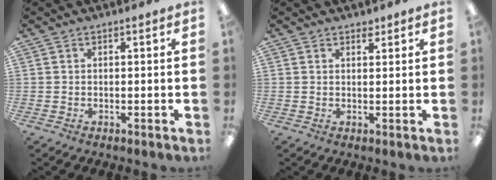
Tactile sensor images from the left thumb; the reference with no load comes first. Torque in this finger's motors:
{"motor_torque": [-0.09, 0.04, -0.30, 0.06, -0.02]}